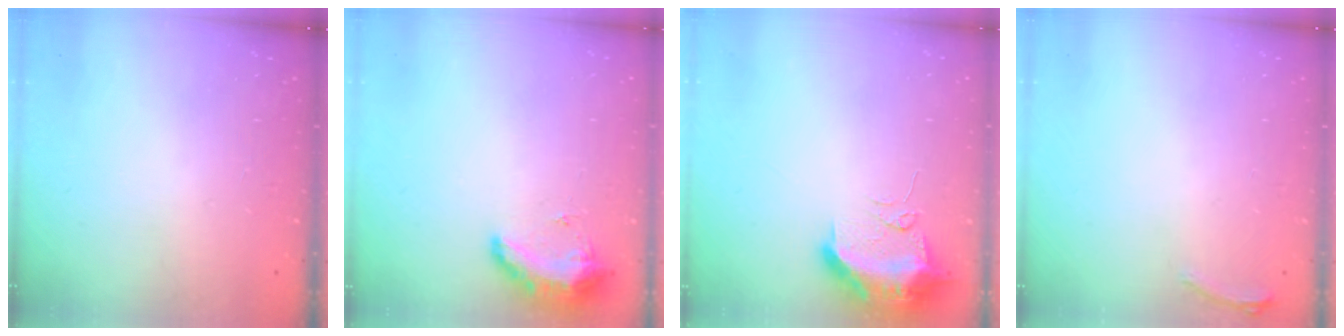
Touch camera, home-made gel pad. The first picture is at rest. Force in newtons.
{"total": 8.8, "press": 8.8, "slide": 0.7}
{"total": 11.0, "press": 10.9, "slide": 1.3}
{"total": 5.0, "press": 4.7, "slide": 1.9}